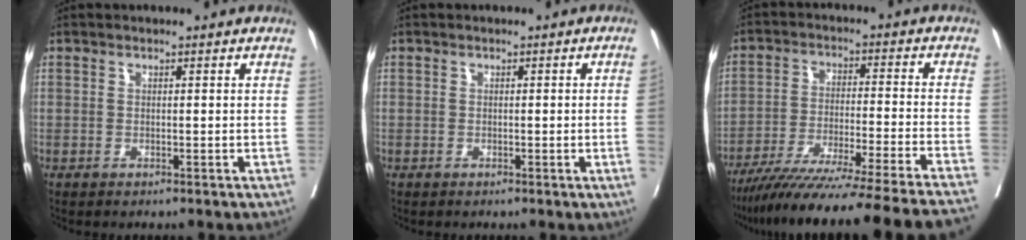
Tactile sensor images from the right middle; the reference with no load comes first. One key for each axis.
{"total": 1.6, "fx": -0.2, "fy": -0.4, "fz": 1.6, "tx": -0.018, "ty": 0.001, "tz": 0.000}
{"total": 25.5, "fx": -22.3, "fy": -2.3, "fz": 12.0, "tx": -0.136, "ty": -0.064, "tz": -0.327}